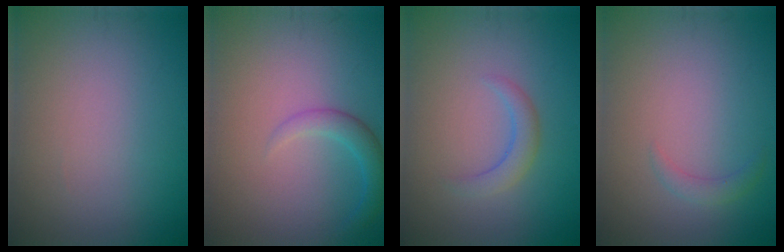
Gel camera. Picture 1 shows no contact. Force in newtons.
{"total": 2.2, "press": 2.2, "slide": 0.1}
{"total": 1.9, "press": 1.9, "slide": 0.3}
{"total": 1.1, "press": 1.1, "slide": 0.0}